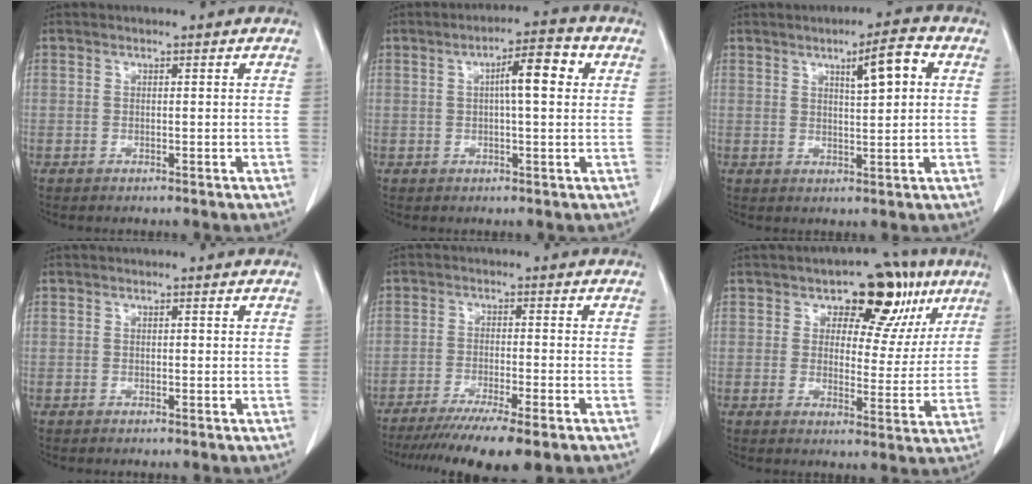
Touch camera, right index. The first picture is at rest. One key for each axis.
{"total": 6.5, "fx": 1.4, "fy": 1.0, "fz": 6.2, "tx": -0.097, "ty": 0.017, "tz": 0.018}
{"total": 2.5, "fx": 0.9, "fy": 0.3, "fz": 2.4, "tx": -0.036, "ty": 0.000, "tz": 0.013}
{"total": 0.0}
{"total": 11.7, "fx": -8.9, "fy": 0.3, "fz": 7.6, "tx": -0.114, "ty": -0.029, "tz": -0.138}
{"total": 11.2, "fx": 6.1, "fy": 6.5, "fz": 6.7, "tx": -0.060, "ty": 0.013, "tz": 0.078}